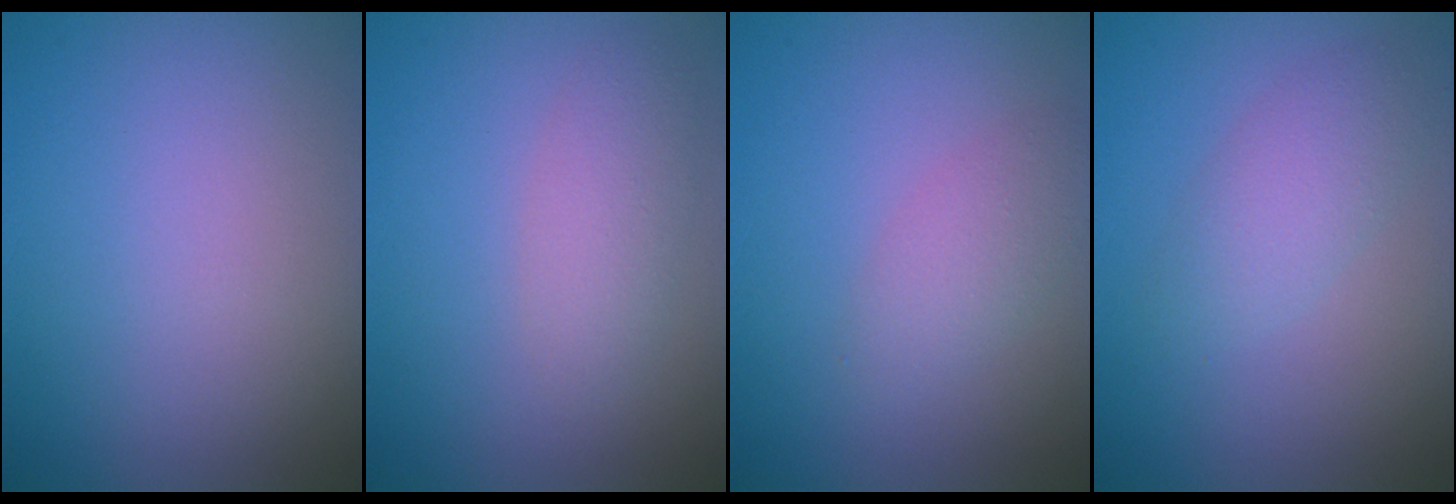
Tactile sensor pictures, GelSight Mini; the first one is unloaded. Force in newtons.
{"total": 2.4, "press": 2.4, "slide": 0.1}
{"total": 2.2, "press": 2.2, "slide": 0.1}
{"total": 2.8, "press": 2.8, "slide": 0.2}